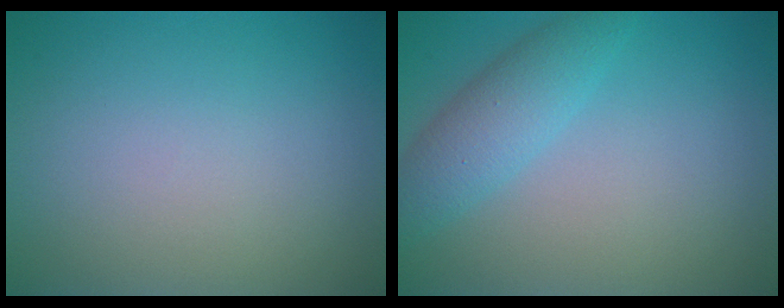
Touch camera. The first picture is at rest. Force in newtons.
{"total": 3.5, "press": 3.5, "slide": 0.2}